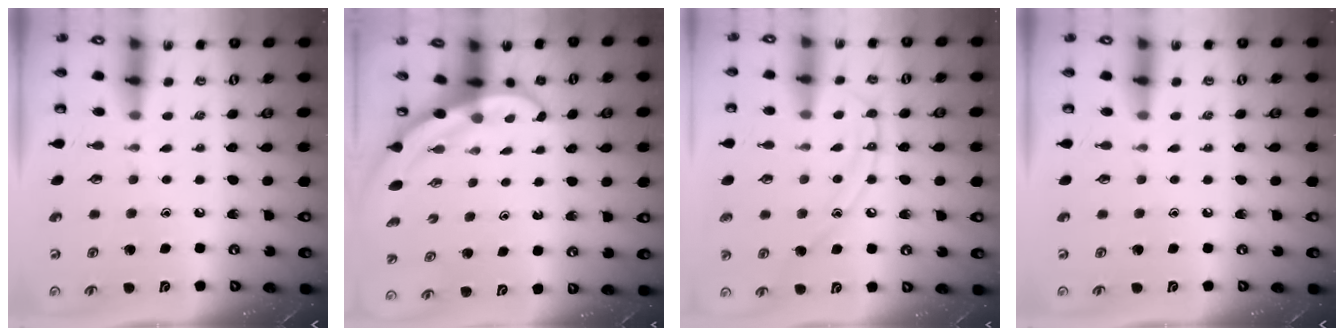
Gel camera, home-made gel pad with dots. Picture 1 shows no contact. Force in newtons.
{"total": 3.7, "press": 3.7, "slide": 0.2}
{"total": 10.9, "press": 10.8, "slide": 0.9}
{"total": 0.0}